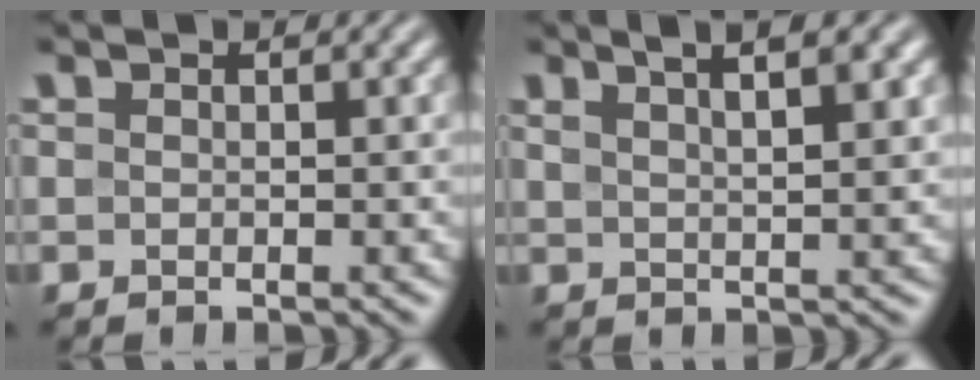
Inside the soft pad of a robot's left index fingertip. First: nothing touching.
{"total": 5.0, "force": [3.1, 1.4, 3.7], "torque": [-0.031, 0.016, 0.028]}